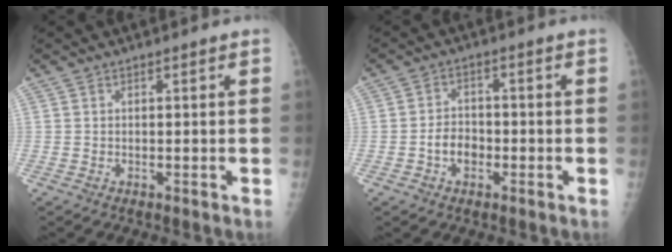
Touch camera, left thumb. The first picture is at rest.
{"total": 4.4, "force": [-1.6, 3.3, 2.5], "torque": [-0.024, 0.019, -0.030]}